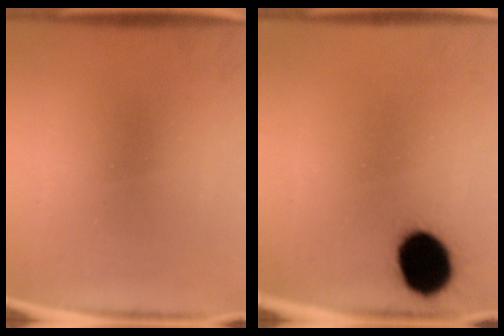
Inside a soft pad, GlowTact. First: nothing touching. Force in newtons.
{"total": 13.8}